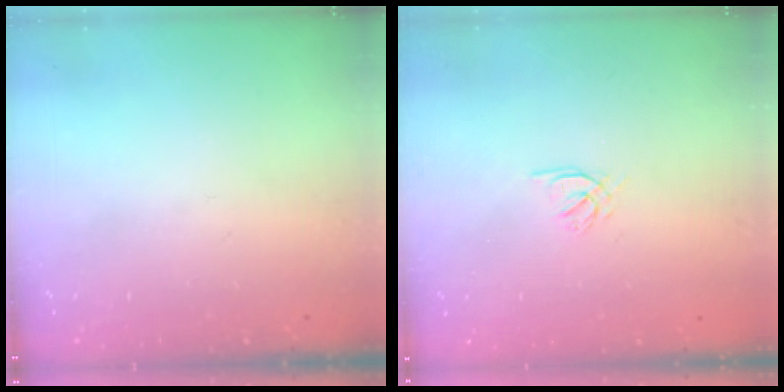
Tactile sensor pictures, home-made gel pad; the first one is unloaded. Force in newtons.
{"total": 2.0, "press": 1.9, "slide": 0.5}